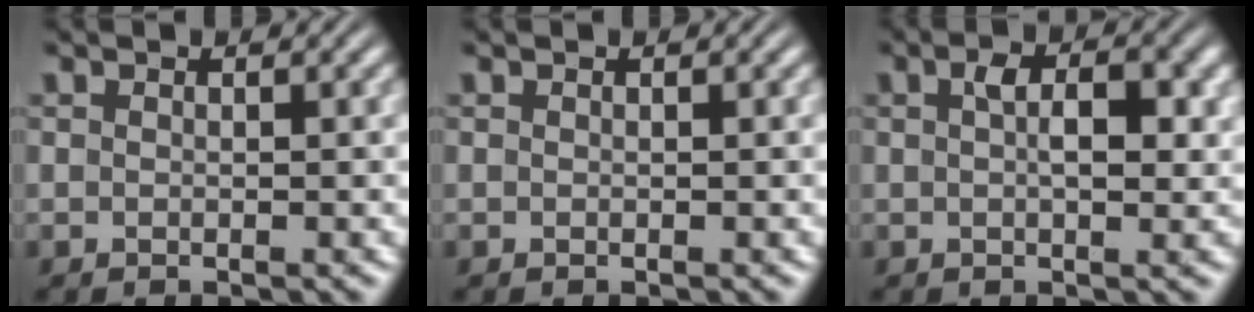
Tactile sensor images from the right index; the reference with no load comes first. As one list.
[{"total": 0.0}, {"total": 3.5, "force": [0.5, 1.3, 3.2], "torque": [-0.038, 0.003, 0.001]}]